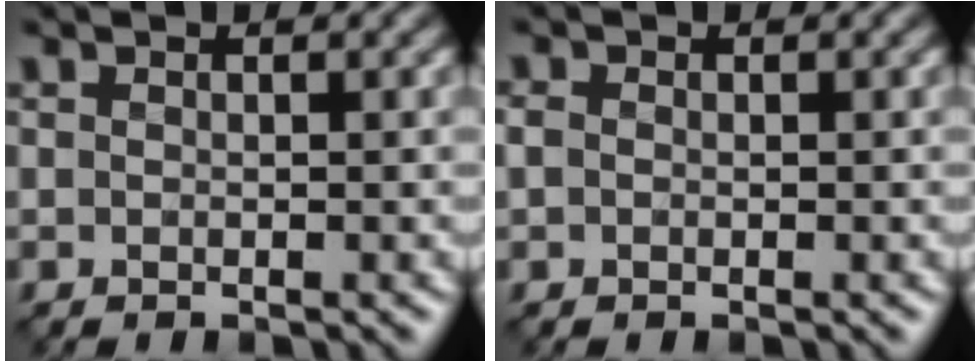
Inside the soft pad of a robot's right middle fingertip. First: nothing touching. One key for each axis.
{"total": 0.6, "fx": -0.1, "fy": 0.5, "fz": 0.2, "tx": -0.004, "ty": 0.003, "tz": -0.003}